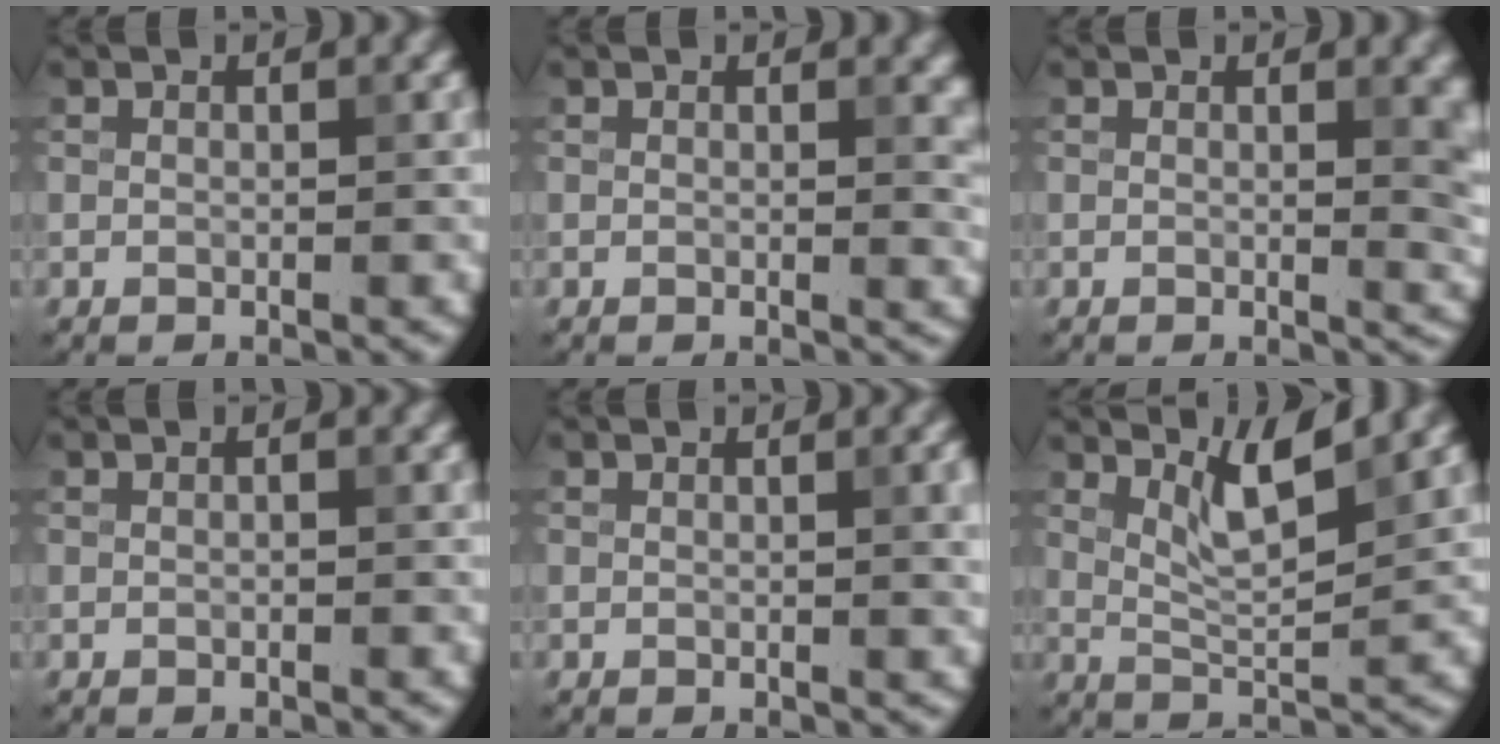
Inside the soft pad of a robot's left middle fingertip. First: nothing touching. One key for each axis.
{"total": 1.9, "fx": 0.5, "fy": 0.7, "fz": 1.7, "tx": -0.016, "ty": -0.003, "tz": 0.006}
{"total": 4.3, "fx": 0.8, "fy": 1.7, "fz": 3.9, "tx": -0.024, "ty": -0.001, "tz": 0.011}
{"total": 0.0}
{"total": 2.4, "fx": 0.3, "fy": 0.7, "fz": 2.2, "tx": -0.024, "ty": 0.002, "tz": 0.000}
{"total": 4.0, "fx": 2.6, "fy": 0.7, "fz": 3.0, "tx": -0.060, "ty": -0.005, "tz": 0.051}